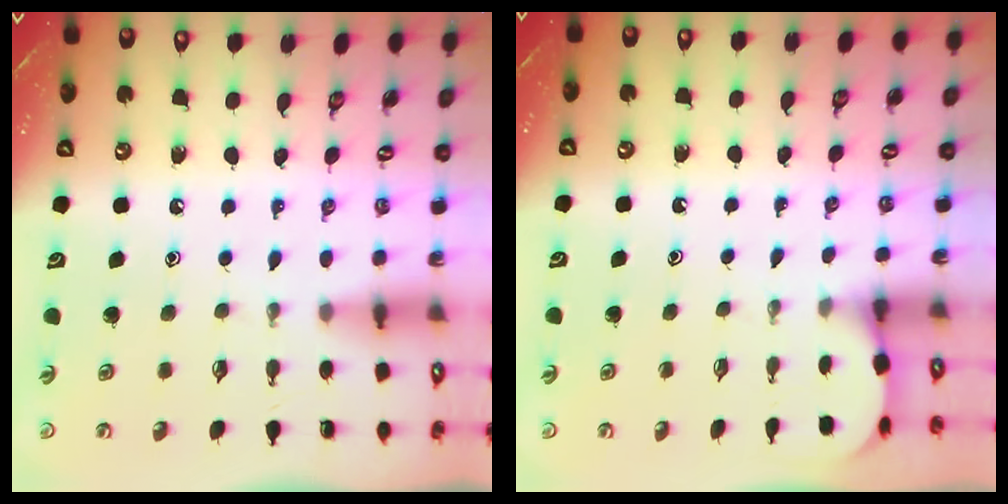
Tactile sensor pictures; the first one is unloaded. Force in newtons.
{"total": 1.4, "press": 1.4, "slide": 0.1}